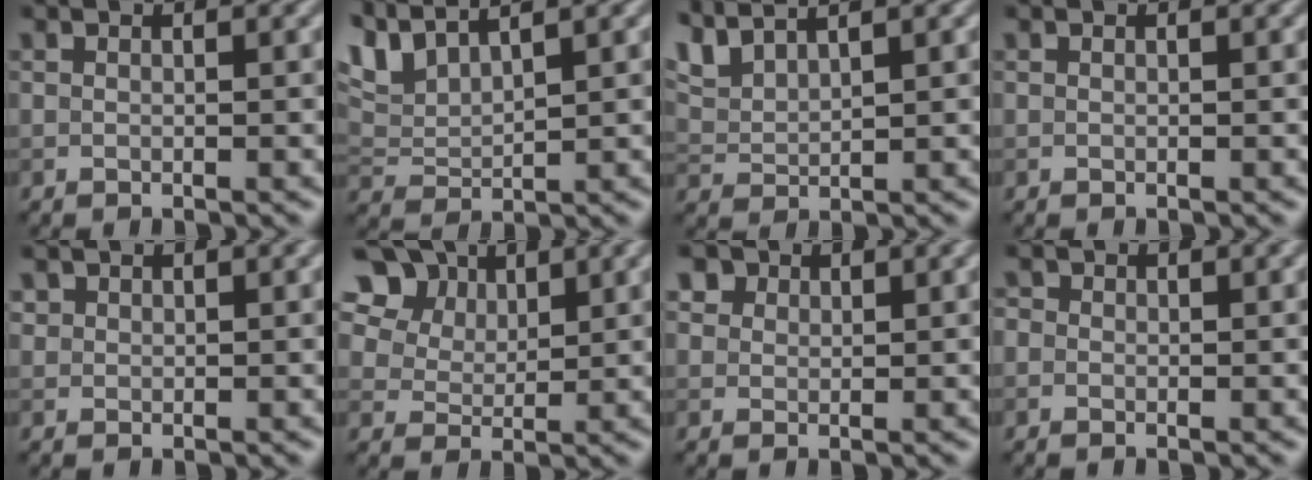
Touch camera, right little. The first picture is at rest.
{"total": 5.4, "force": [4.3, 1.5, 2.9], "torque": [-0.075, 0.015, 0.088]}
{"total": 4.0, "force": [3.4, 0.9, 1.9], "torque": [-0.057, 0.011, 0.072]}
{"total": 0.0}
{"total": 0.7, "force": [0.4, 0.6, 0.0], "torque": [0.003, -0.001, 0.010]}
{"total": 10.9, "force": [6.6, 7.2, 4.9], "torque": [-0.116, 0.026, 0.111]}
{"total": 3.0, "force": [2.0, 2.0, 1.1], "torque": [-0.032, 0.002, 0.034]}
{"total": 0.9, "force": [0.1, 0.8, 0.3], "torque": [-0.010, -0.003, -0.006]}